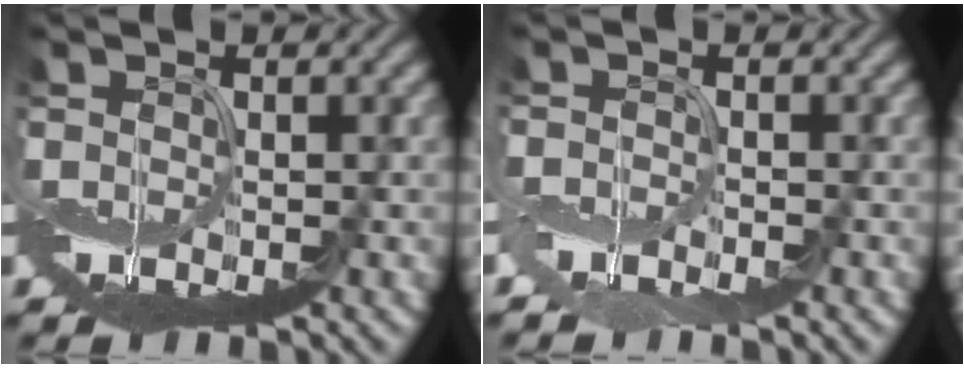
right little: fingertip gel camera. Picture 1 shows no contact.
{"total": 2.4, "force": [-2.1, 0.7, 0.8], "torque": [-0.016, -0.009, -0.049]}